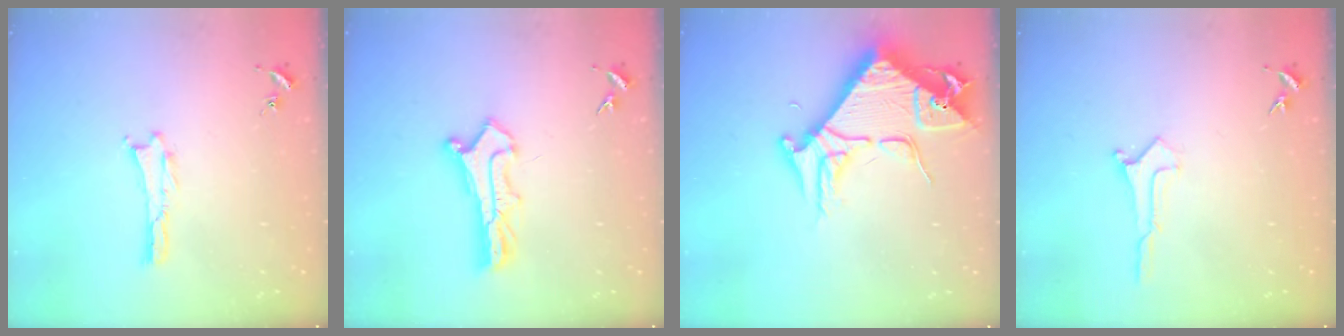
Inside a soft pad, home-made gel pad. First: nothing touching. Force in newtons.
{"total": 2.9, "press": 2.9, "slide": 0.3}
{"total": 9.8, "press": 9.8, "slide": 1.1}
{"total": 0.0}